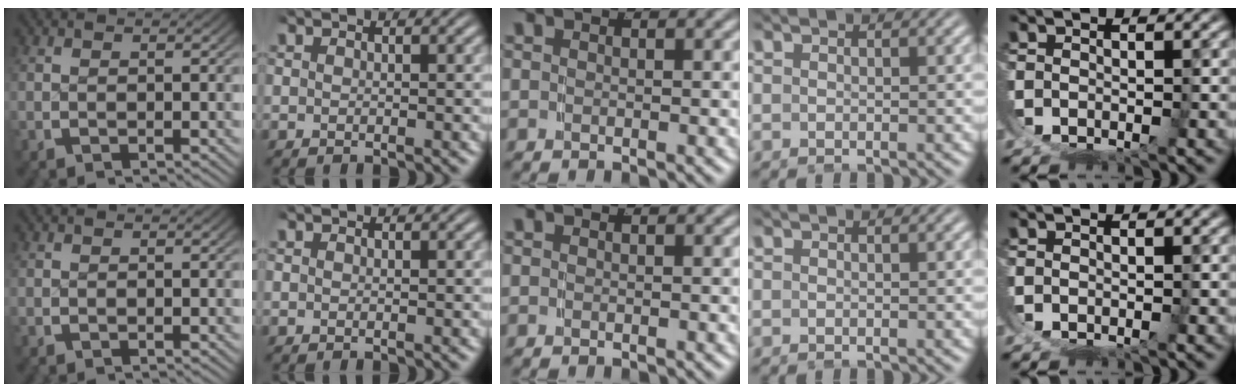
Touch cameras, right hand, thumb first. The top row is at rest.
{}